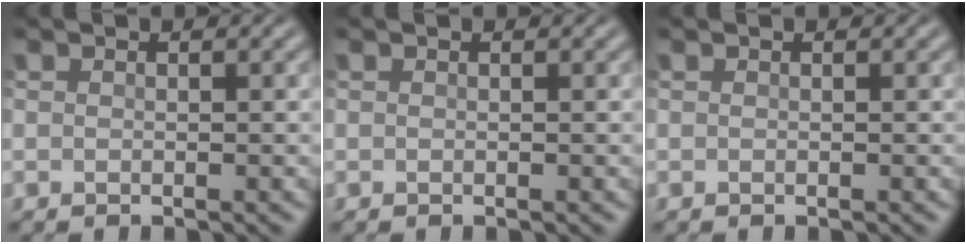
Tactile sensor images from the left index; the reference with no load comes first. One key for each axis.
{"total": 0.0}
{"total": 0.0}